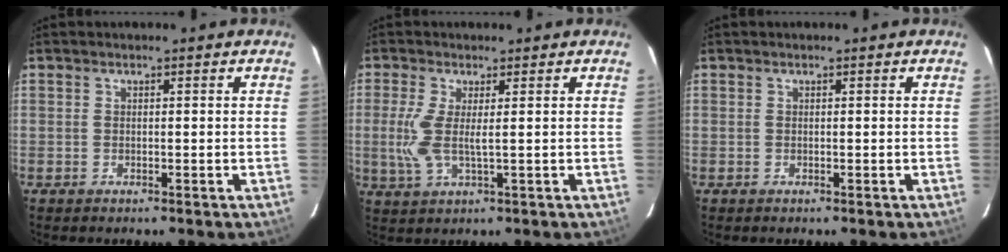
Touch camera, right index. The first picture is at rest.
{"total": 5.8, "force": [0.4, 1.4, 5.6], "torque": [-0.131, -0.003, 0.004]}
{"total": 0.0}